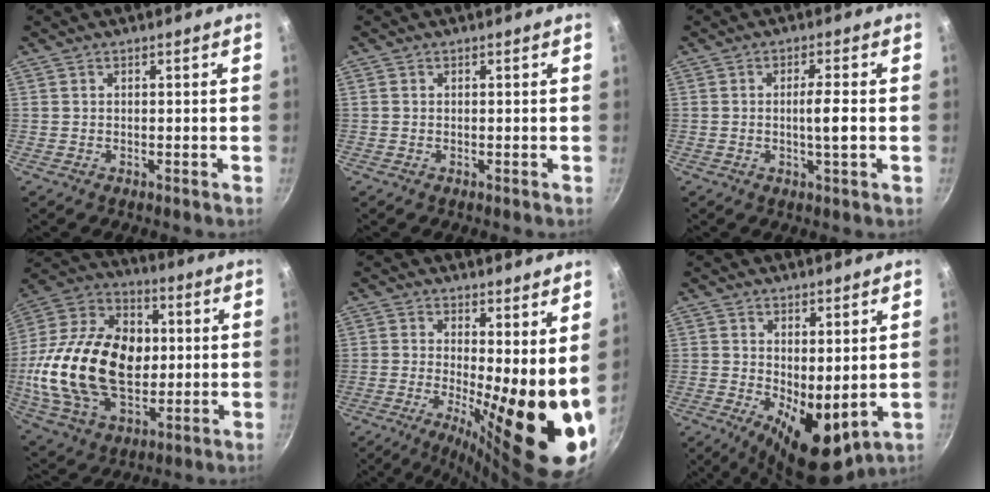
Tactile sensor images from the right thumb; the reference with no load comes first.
{"total": 0.0}
{"total": 4.5, "force": [-0.4, 0.3, 4.4], "torque": [-0.080, 0.002, -0.008]}
{"total": 28.5, "force": [0.2, 18.8, 21.5], "torque": [-0.377, 0.019, 0.003]}
{"total": 16.6, "force": [-0.1, 5.1, 15.8], "torque": [-0.205, -0.030, 0.002]}
{"total": 10.5, "force": [0.1, 4.9, 9.3], "torque": [-0.117, -0.024, 0.016]}